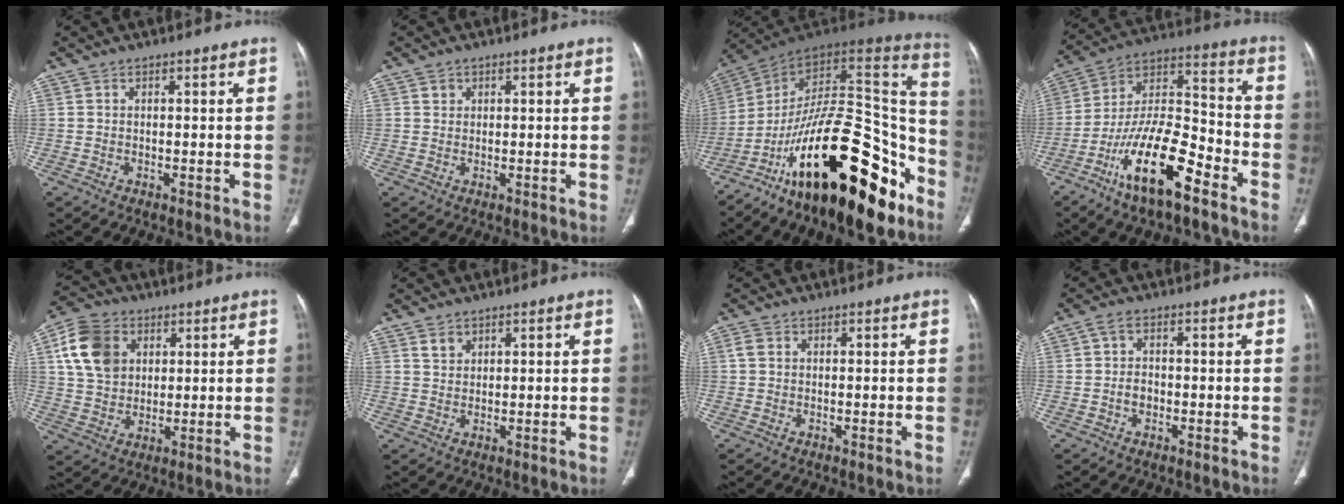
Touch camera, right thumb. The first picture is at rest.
{"total": 1.3, "force": [0.7, 1.1, 0.3], "torque": [0.007, -0.002, 0.010]}
{"total": 30.6, "force": [-17.6, 12.0, 22.0], "torque": [-0.249, 0.105, -0.278]}
{"total": 18.5, "force": [-10.5, 6.1, 13.9], "torque": [-0.250, 0.070, -0.190]}
{"total": 12.0, "force": [4.0, 9.2, 6.4], "torque": [-0.101, -0.001, 0.074]}
{"total": 2.5, "force": [1.7, 1.6, 0.9], "torque": [-0.007, -0.008, 0.035]}
{"total": 1.5, "force": [0.3, 1.1, 0.9], "torque": [-0.019, 0.005, 0.008]}
{"total": 3.2, "force": [-0.7, 2.2, 2.1], "torque": [-0.036, 0.013, -0.017]}